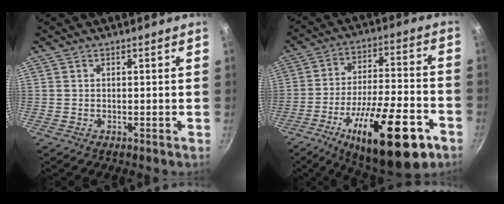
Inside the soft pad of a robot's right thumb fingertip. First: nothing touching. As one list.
[{"total": 24.6, "force": [-12.0, 8.2, 19.9], "torque": [-0.285, 0.042, -0.180]}]